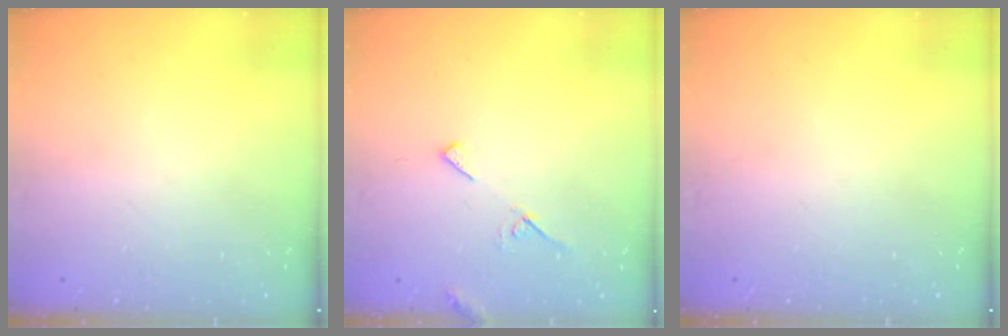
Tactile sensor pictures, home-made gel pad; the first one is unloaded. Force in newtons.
{"total": 4.8, "press": 4.8, "slide": 0.5}
{"total": 0.0}